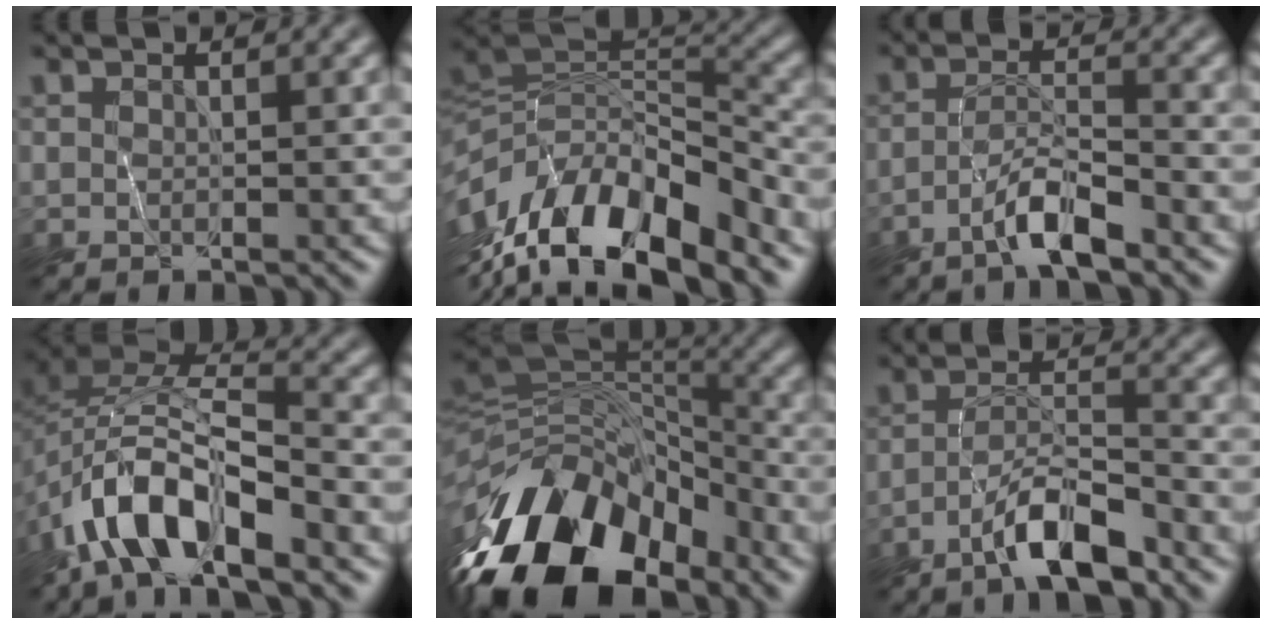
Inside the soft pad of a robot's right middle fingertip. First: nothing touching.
{"total": 12.8, "force": [-6.6, 5.2, 9.6], "torque": [-0.185, 0.008, -0.114]}
{"total": 3.6, "force": [-3.0, -0.1, 2.0], "torque": [-0.041, 0.007, -0.065]}
{"total": 9.0, "force": [-6.0, 3.4, 5.8], "torque": [-0.105, 0.006, -0.113]}
{"total": 14.2, "force": [-8.2, 7.5, 8.9], "torque": [-0.186, 0.019, -0.153]}
{"total": 5.1, "force": [-4.1, 0.6, 3.0], "torque": [-0.051, 0.005, -0.080]}